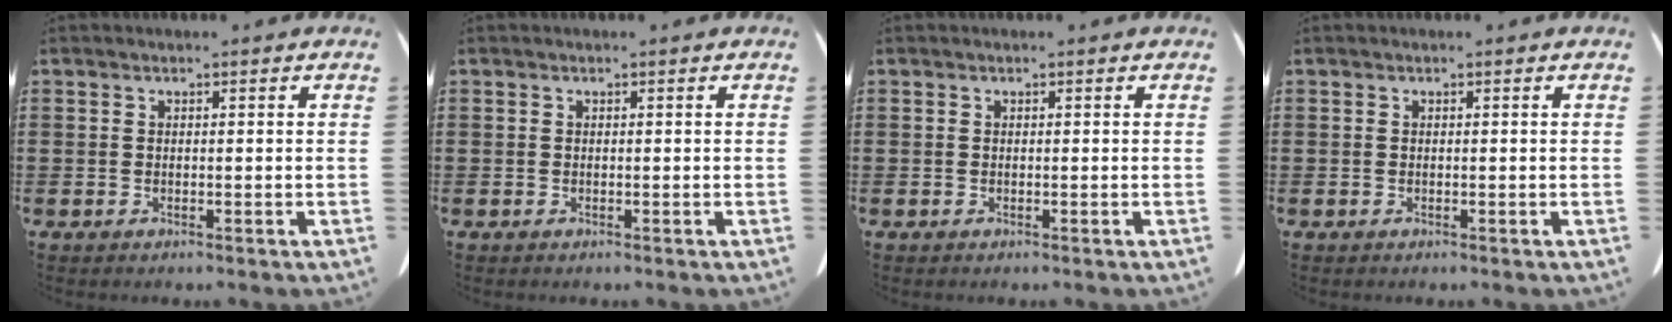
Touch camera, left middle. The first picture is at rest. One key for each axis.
{"total": 0.0}
{"total": 0.0}
{"total": 0.0}